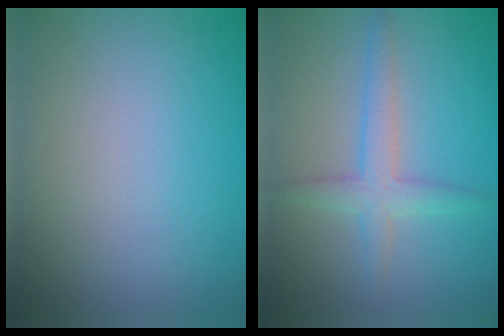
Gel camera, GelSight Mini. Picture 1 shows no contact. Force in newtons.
{"total": 2.7, "press": 2.7, "slide": 0.2}